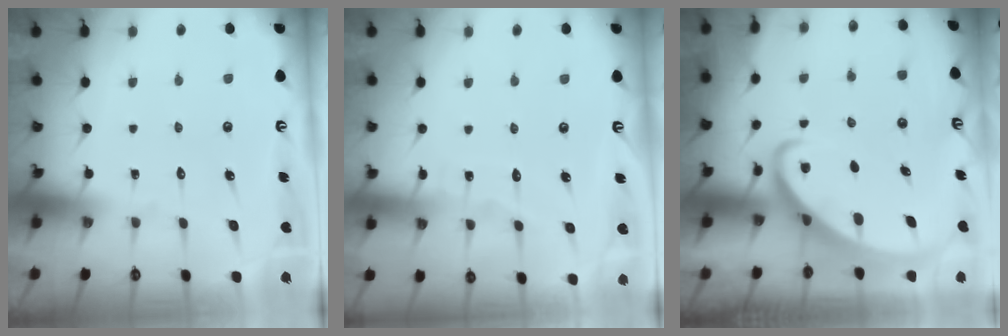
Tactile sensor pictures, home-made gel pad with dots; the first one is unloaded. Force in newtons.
{"total": 3.8, "press": 3.8, "slide": 0.1}
{"total": 3.5, "press": 3.5, "slide": 0.4}